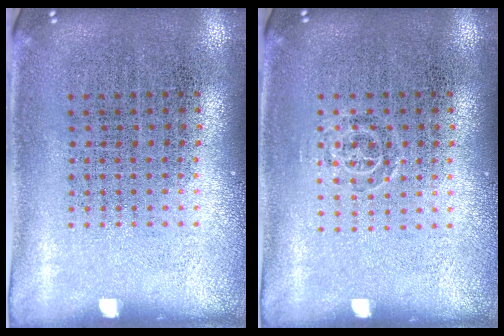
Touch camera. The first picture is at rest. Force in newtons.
{"total": 0.7, "press": 0.5, "slide": 0.5}